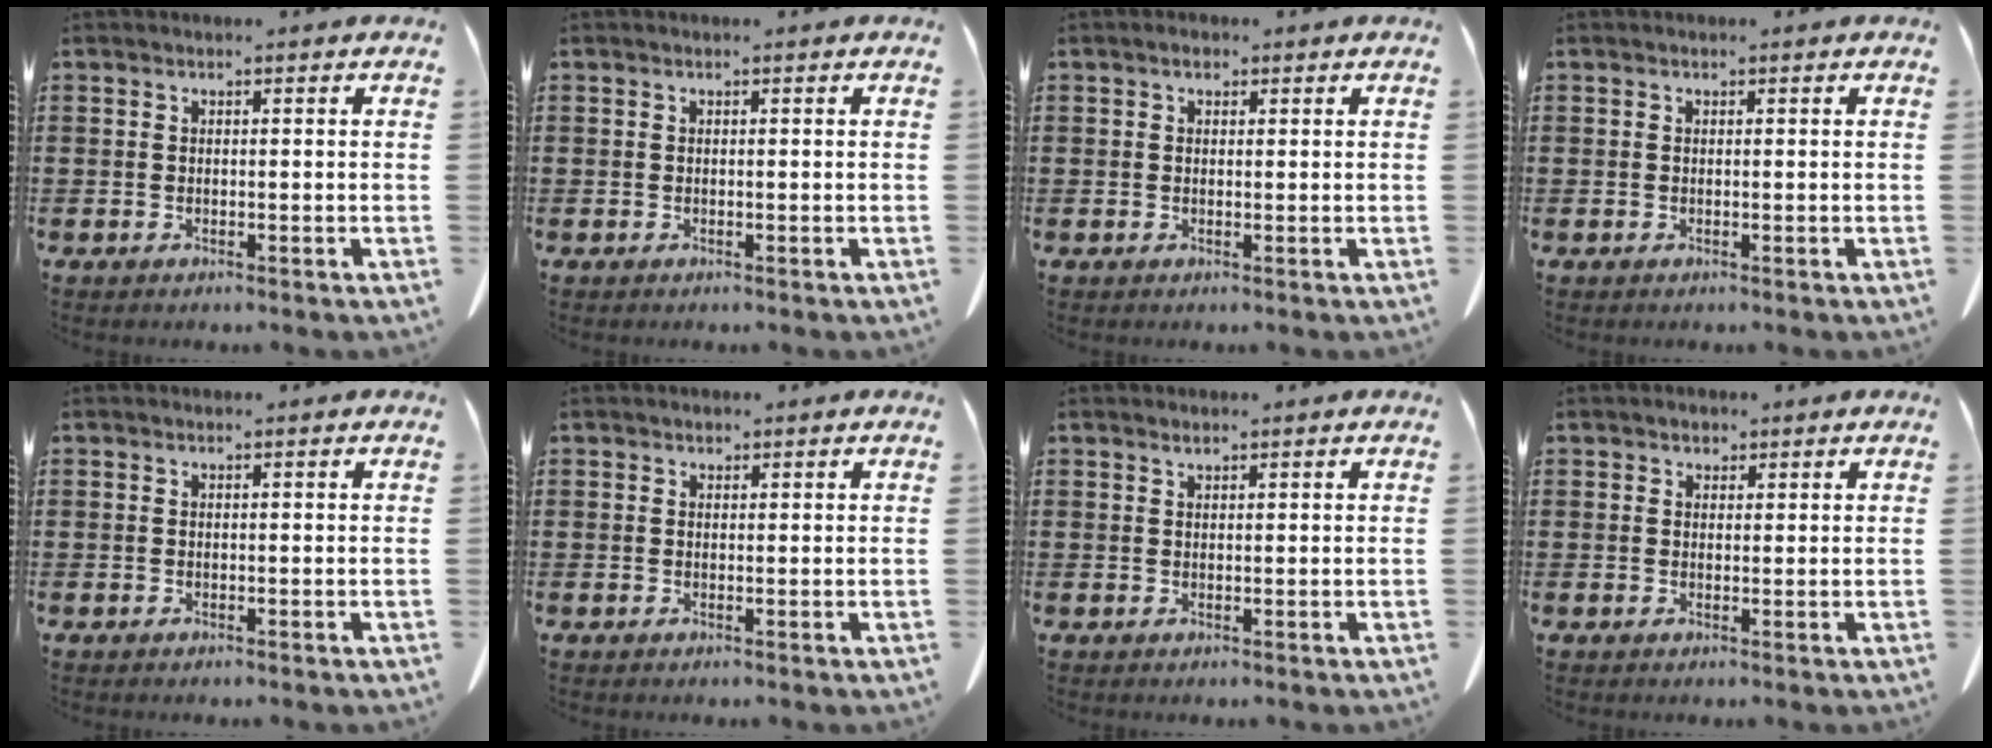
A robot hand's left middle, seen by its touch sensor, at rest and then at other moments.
{"total": 0.0}
{"total": 1.2, "force": [0.5, 0.8, 0.7], "torque": [-0.009, 0.003, 0.005]}
{"total": 0.0}
{"total": 0.0}
{"total": 0.6, "force": [0.3, 0.5, 0.1], "torque": [-0.003, 0.003, 0.006]}
{"total": 0.7, "force": [0.5, 0.2, 0.4], "torque": [-0.009, 0.000, 0.010]}
{"total": 1.3, "force": [0.9, 0.9, 0.1], "torque": [0.002, 0.001, 0.015]}